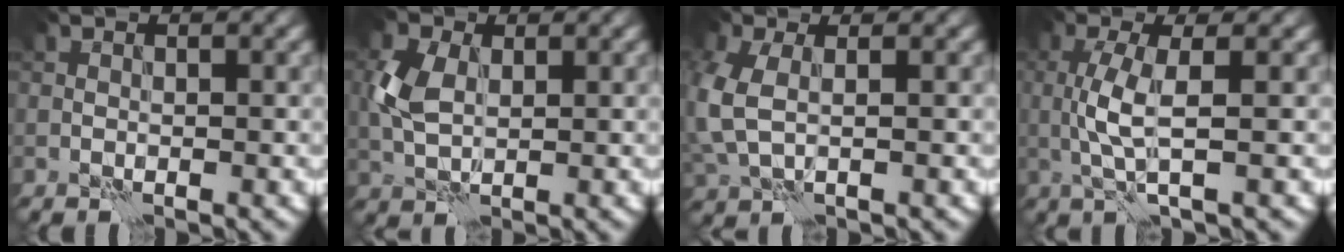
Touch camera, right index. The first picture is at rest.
{"total": 4.2, "force": [0.6, 2.8, 3.1], "torque": [-0.077, 0.006, 0.011]}
{"total": 4.0, "force": [0.1, 2.5, 3.1], "torque": [-0.094, 0.001, 0.002]}
{"total": 3.4, "force": [0.1, 0.9, 3.3], "torque": [-0.074, 0.002, 0.004]}